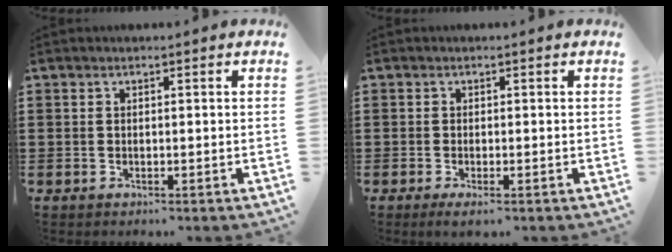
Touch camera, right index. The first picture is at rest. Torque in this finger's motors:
{"motor_torque": [0.32, 0.38, 0.05, 0.02]}